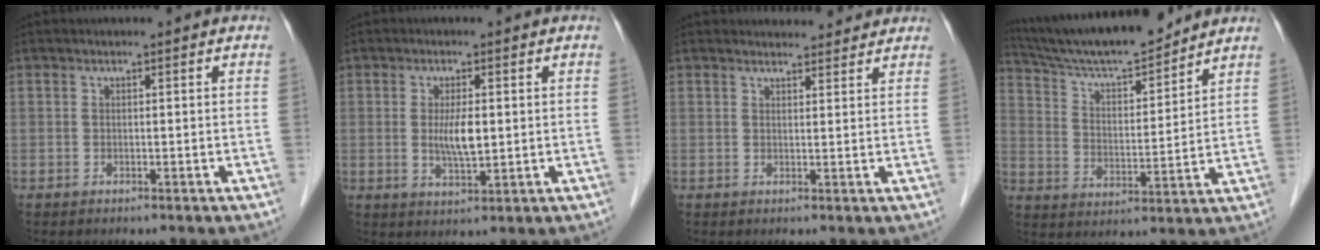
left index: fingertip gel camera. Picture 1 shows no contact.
{"total": 4.3, "force": [0.4, 1.0, 4.1], "torque": [-0.080, -0.007, 0.009]}
{"total": 4.9, "force": [4.7, 1.3, 0.5], "torque": [-0.006, 0.013, 0.056]}
{"total": 15.6, "force": [14.3, 1.4, 5.9], "torque": [-0.110, 0.006, 0.245]}